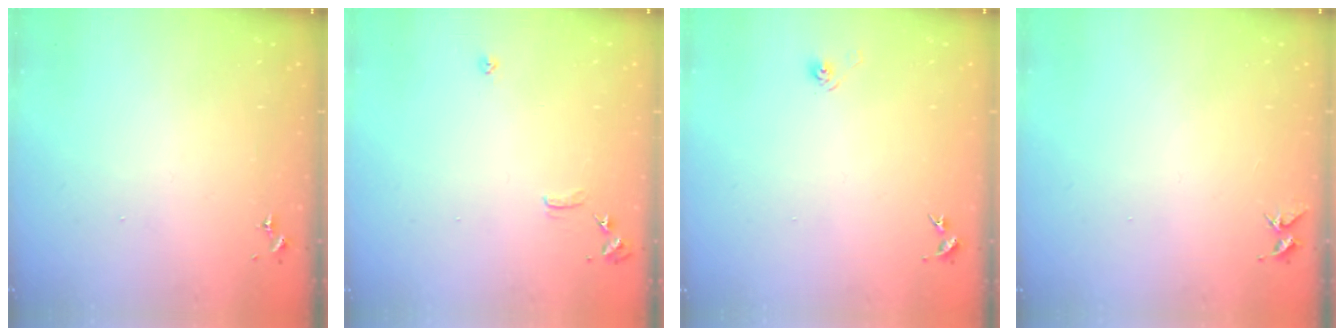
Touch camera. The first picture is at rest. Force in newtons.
{"total": 7.4, "press": 7.4, "slide": 0.7}
{"total": 2.9, "press": 2.6, "slide": 1.4}
{"total": 5.0, "press": 4.9, "slide": 0.5}